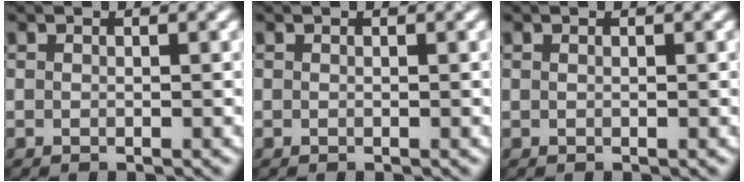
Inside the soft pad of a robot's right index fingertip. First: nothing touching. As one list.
[{"total": 0.0}, {"total": 0.0}]